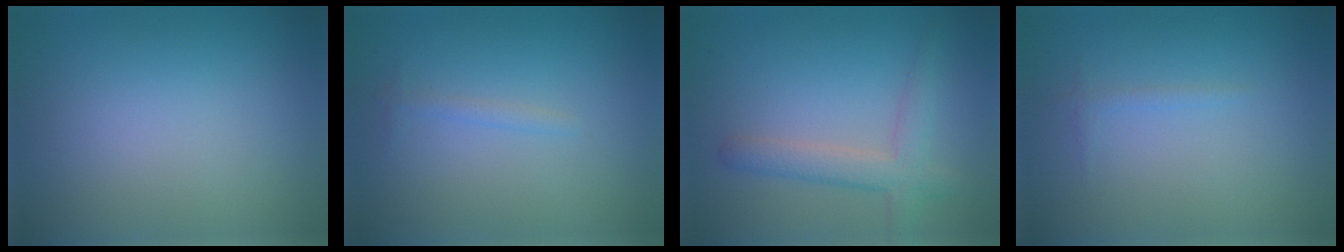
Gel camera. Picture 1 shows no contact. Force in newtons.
{"total": 0.8, "press": 0.8, "slide": 0.0}
{"total": 3.3, "press": 3.3, "slide": 0.1}
{"total": 0.6, "press": 0.6, "slide": 0.1}